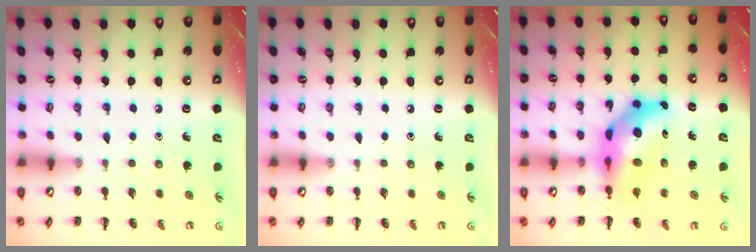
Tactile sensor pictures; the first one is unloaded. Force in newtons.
{"total": 0.0}
{"total": 11.3, "press": 10.7, "slide": 3.5}